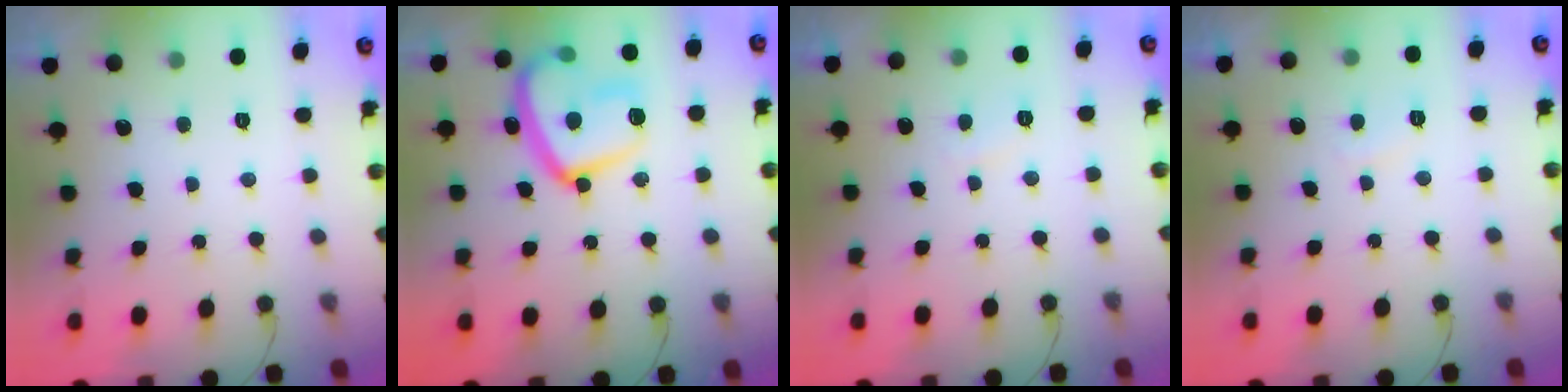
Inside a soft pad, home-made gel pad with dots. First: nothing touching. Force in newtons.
{"total": 19.1, "press": 19.0, "slide": 1.7}
{"total": 1.6, "press": 1.5, "slide": 0.6}
{"total": 2.0, "press": 1.9, "slide": 0.6}